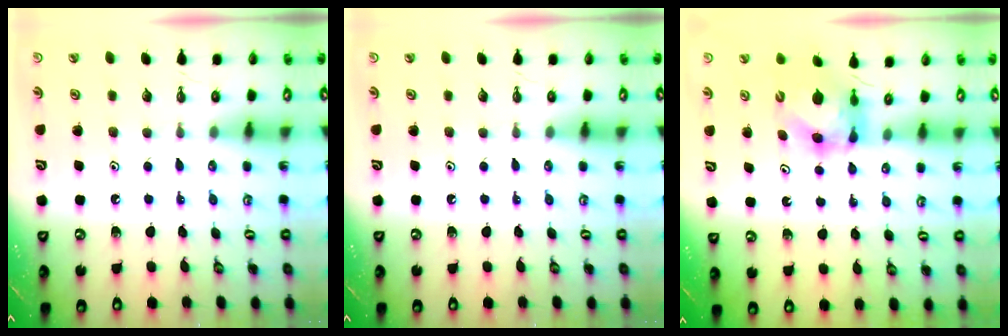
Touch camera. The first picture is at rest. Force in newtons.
{"total": 0.0}
{"total": 5.9, "press": 5.9, "slide": 0.6}